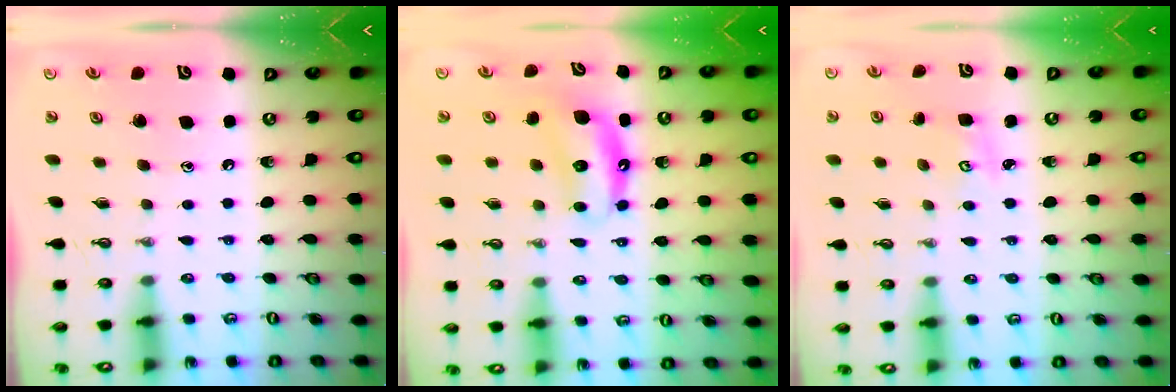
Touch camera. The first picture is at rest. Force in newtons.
{"total": 7.2, "press": 7.2, "slide": 0.5}
{"total": 2.3, "press": 2.3, "slide": 0.4}